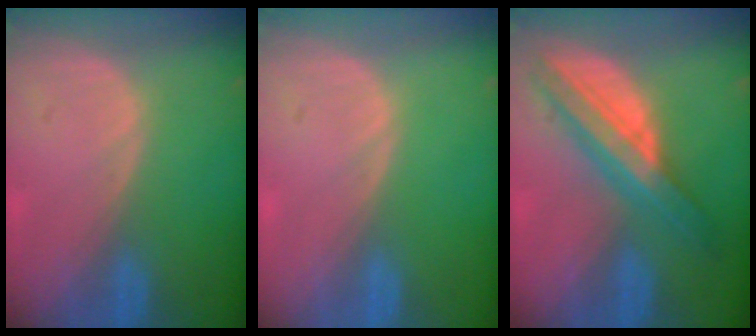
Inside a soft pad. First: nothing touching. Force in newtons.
{"total": 0.0}
{"total": 8.6, "press": 8.5, "slide": 0.4}